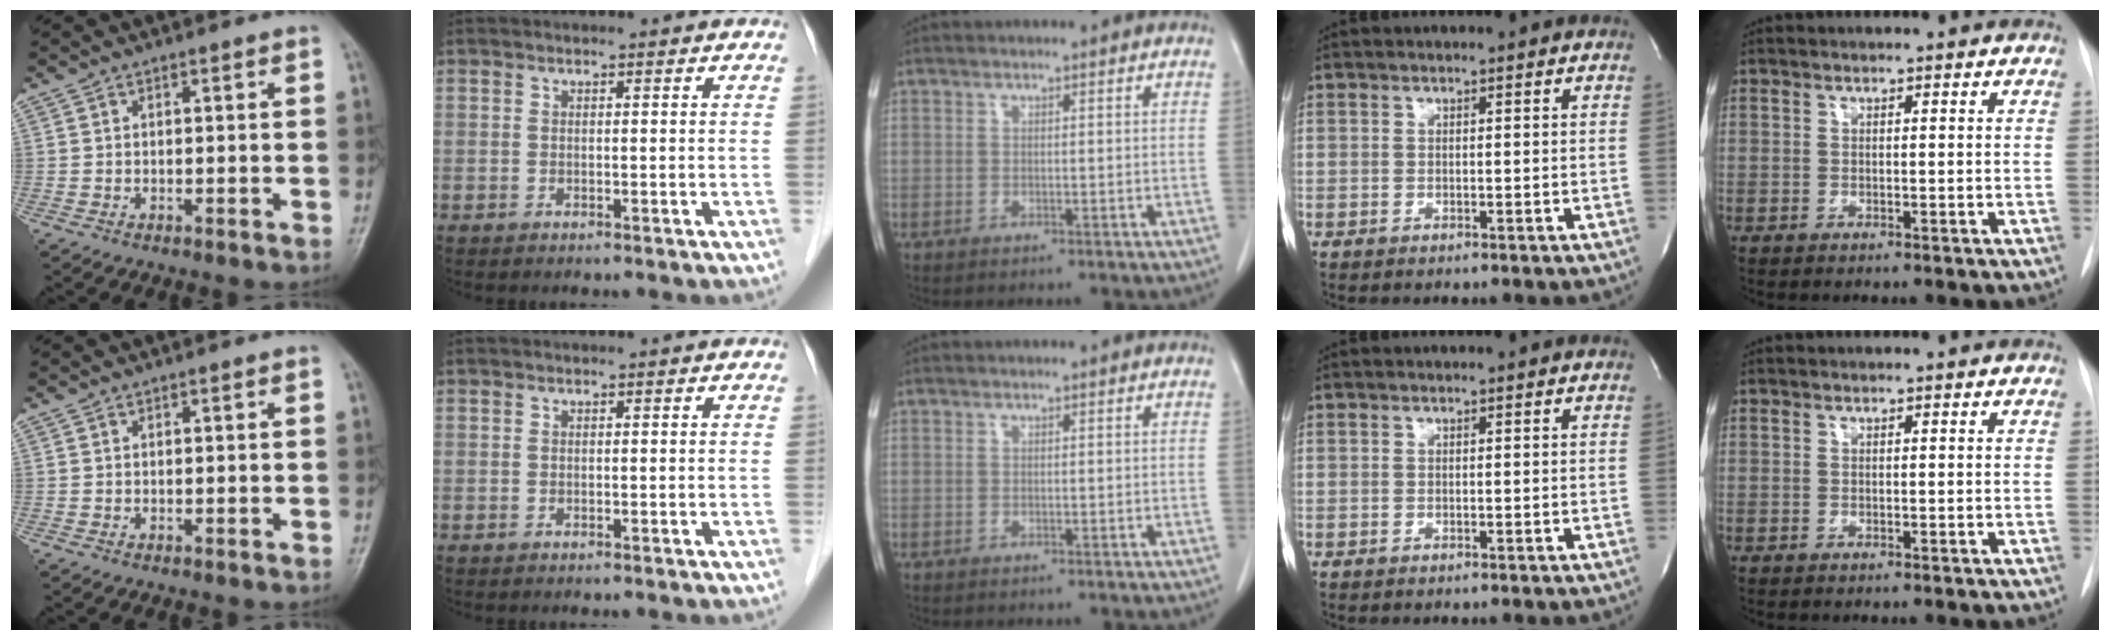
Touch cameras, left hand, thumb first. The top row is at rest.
{}